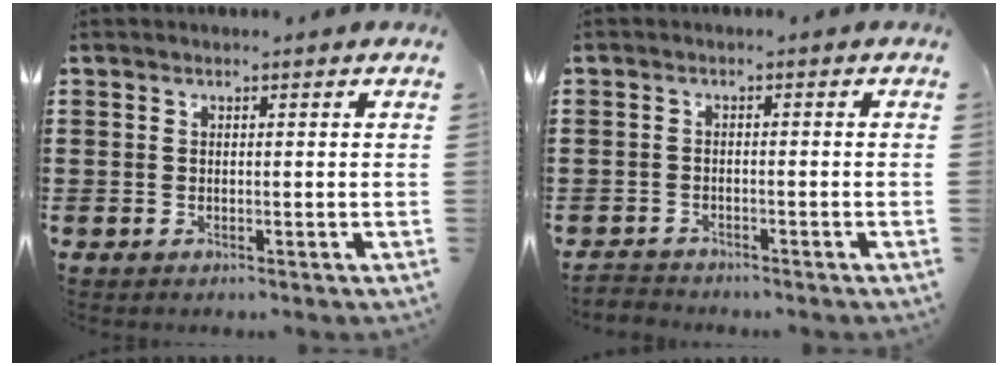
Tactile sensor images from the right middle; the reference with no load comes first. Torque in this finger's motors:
{"motor_torque": [0.22, 0.00, -0.01, 0.00]}